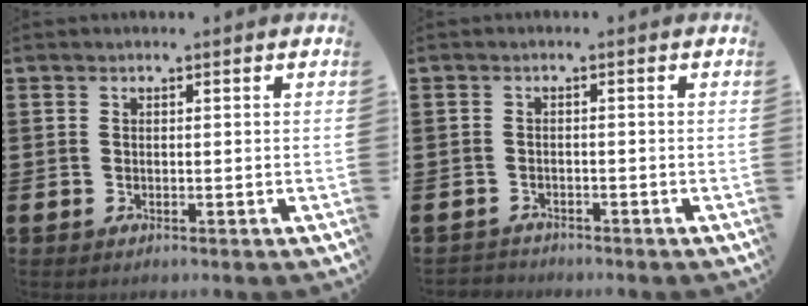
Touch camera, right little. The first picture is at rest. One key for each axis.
{"total": 1.1, "fx": -1.0, "fy": 0.2, "fz": -0.2, "tx": 0.000, "ty": 0.003, "tz": -0.023}